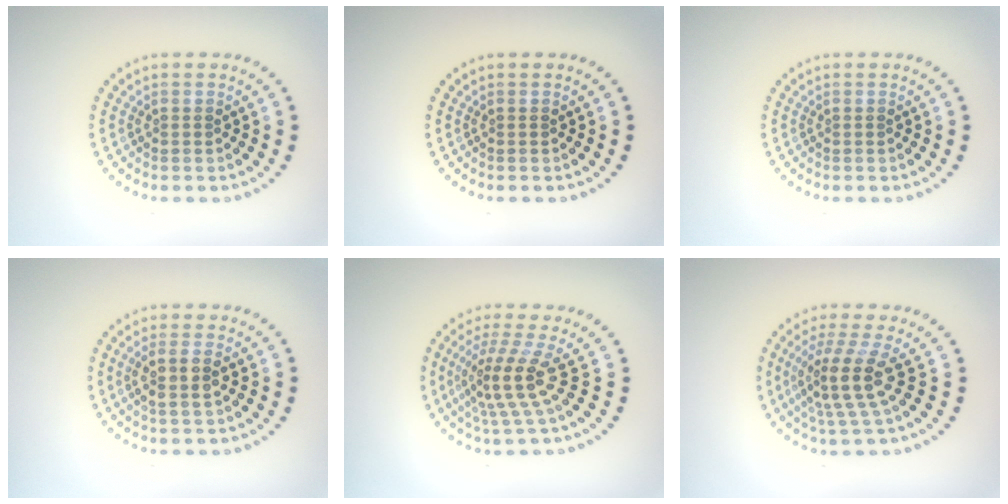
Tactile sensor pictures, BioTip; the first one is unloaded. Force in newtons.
{"total": 0.0}
{"total": 0.0}
{"total": 2.5, "press": 2.2, "slide": 1.2}
{"total": 4.1, "press": 2.9, "slide": 3.0}
{"total": 4.3, "press": 3.2, "slide": 2.9}